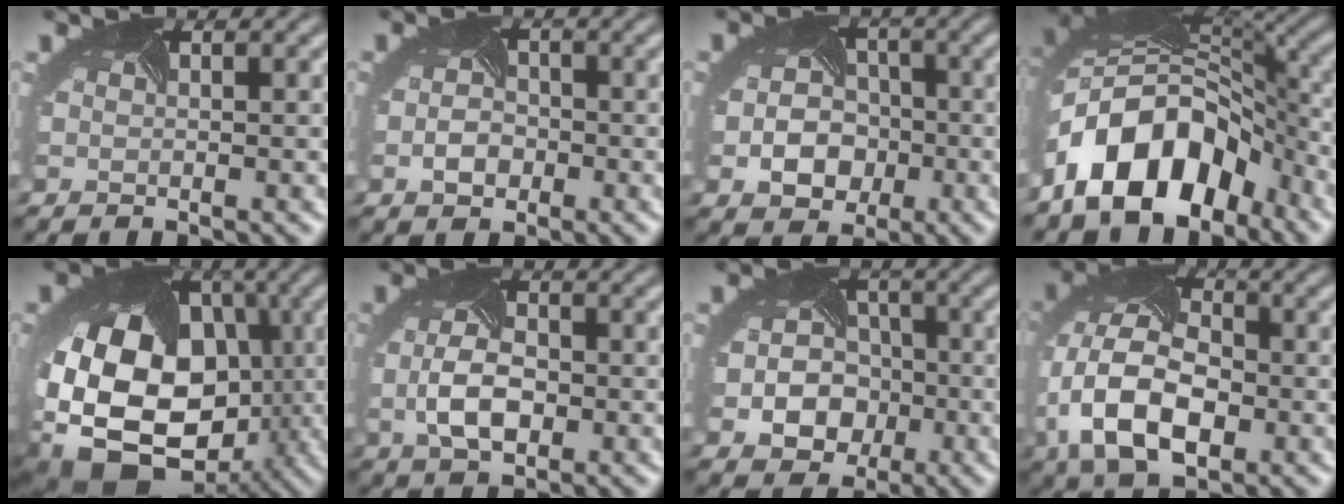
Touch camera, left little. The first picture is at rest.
{"total": 2.1, "force": [-1.3, 1.4, 0.9], "torque": [-0.026, -0.002, -0.021]}
{"total": 5.4, "force": [-1.9, 4.3, 2.6], "torque": [-0.040, -0.013, -0.021]}
{"total": 11.4, "force": [-5.8, 7.1, 6.8], "torque": [-0.132, 0.008, -0.103]}
{"total": 20.4, "force": [-6.0, 15.6, 11.7], "torque": [-0.236, -0.056, -0.099]}
{"total": 4.2, "force": [-1.1, 2.5, 3.2], "torque": [-0.082, -0.004, -0.013]}
{"total": 6.4, "force": [-2.2, 5.3, 3.0], "torque": [-0.037, -0.020, -0.031]}
{"total": 10.9, "force": [-3.2, 6.8, 7.9], "torque": [-0.186, -0.020, -0.056]}